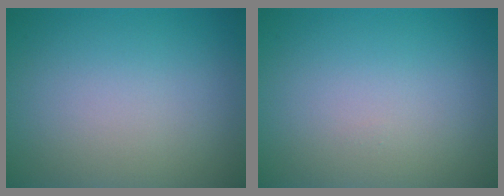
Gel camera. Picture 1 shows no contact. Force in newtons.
{"total": 0.0}